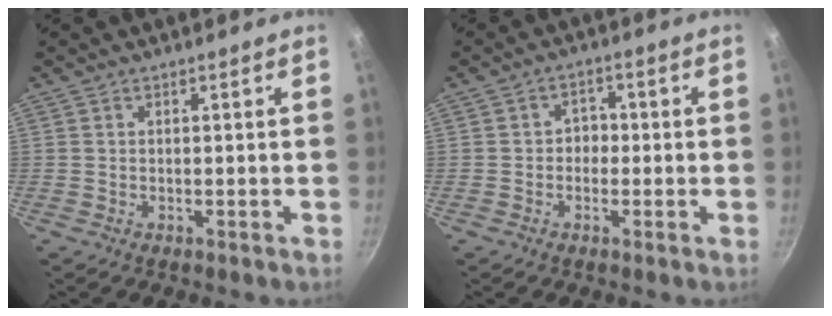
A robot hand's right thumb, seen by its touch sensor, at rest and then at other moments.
{"total": 2.8, "force": [-0.6, 2.4, 1.3], "torque": [0.005, 0.009, -0.014]}